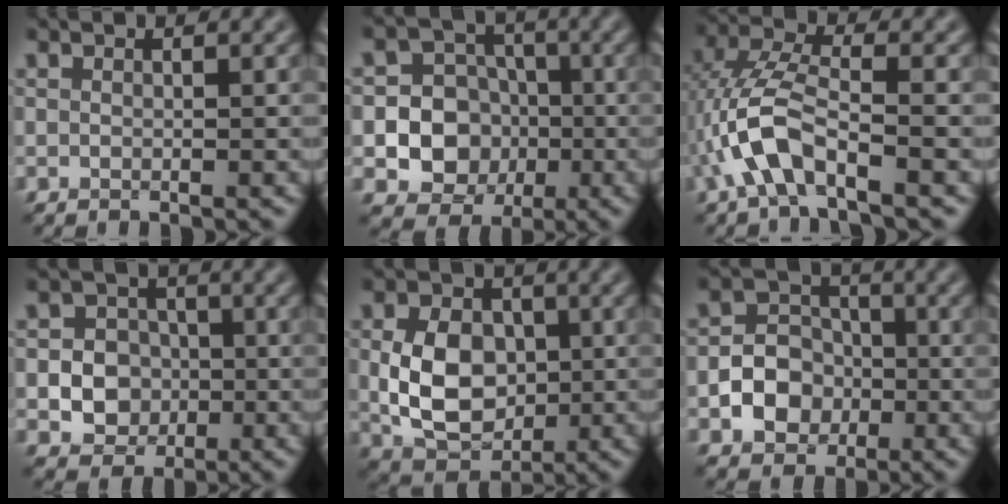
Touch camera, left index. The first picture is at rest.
{"total": 11.6, "force": [-2.6, 10.9, 3.2], "torque": [-0.065, -0.004, -0.057]}
{"total": 5.7, "force": [-2.5, 2.0, 4.7], "torque": [-0.109, 0.011, -0.055]}
{"total": 5.0, "force": [-1.1, 4.4, 2.1], "torque": [-0.016, 0.010, -0.039]}
{"total": 7.2, "force": [-0.3, 5.3, 4.9], "torque": [-0.101, -0.005, -0.008]}
{"total": 4.7, "force": [-1.5, 3.8, 2.2], "torque": [-0.022, 0.002, -0.041]}